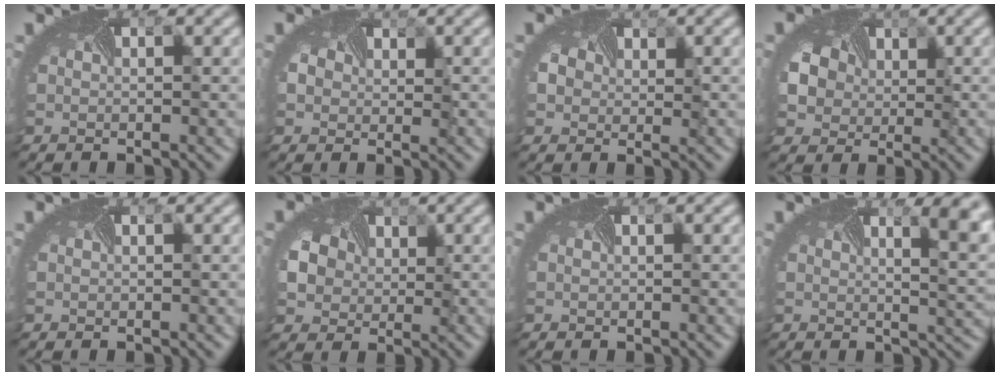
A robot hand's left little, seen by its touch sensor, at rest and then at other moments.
{"total": 0.9, "force": [0.3, 0.8, 0.2], "torque": [-0.023, -0.009, 0.018]}
{"total": 1.4, "force": [0.3, 1.3, 0.3], "torque": [-0.027, -0.010, 0.020]}
{"total": 4.1, "force": [1.3, 3.4, 1.8], "torque": [-0.063, -0.006, 0.038]}
{"total": 0.0}
{"total": 3.4, "force": [1.1, 2.9, 1.4], "torque": [-0.060, -0.007, 0.033]}
{"total": 0.0}
{"total": 7.8, "force": [2.4, 3.1, 6.7], "torque": [-0.072, 0.007, 0.034]}